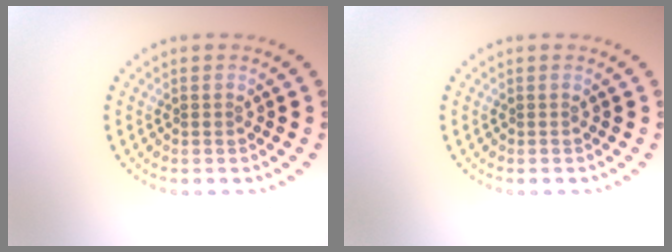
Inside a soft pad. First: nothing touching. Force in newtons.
{"total": 0.0}